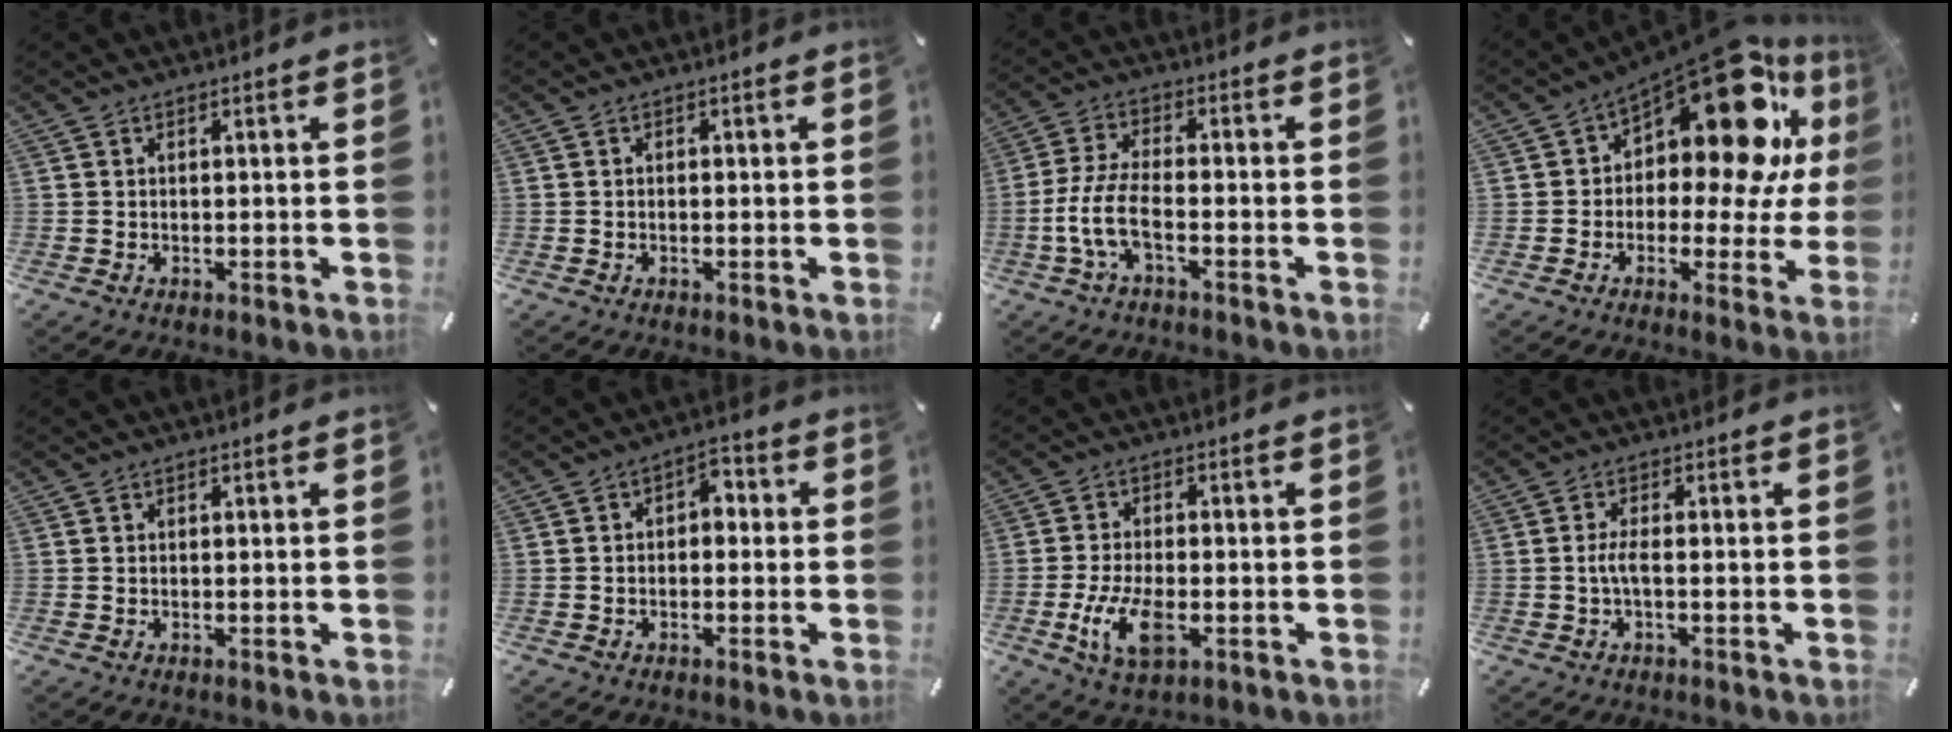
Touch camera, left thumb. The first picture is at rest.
{"total": 0.6, "force": [-0.3, 0.3, 0.5], "torque": [-0.009, 0.000, -0.005]}
{"total": 7.9, "force": [-2.9, 3.1, 6.6], "torque": [-0.157, -0.008, -0.055]}
{"total": 21.7, "force": [9.7, 11.0, 16.0], "torque": [-0.224, -0.079, 0.161]}
{"total": 0.0}
{"total": 3.3, "force": [-1.5, 2.2, 1.9], "torque": [-0.029, 0.015, -0.033]}
{"total": 9.6, "force": [-2.9, 4.7, 7.9], "torque": [-0.176, -0.009, -0.049]}
{"total": 3.3, "force": [-0.5, 0.5, 3.2], "torque": [-0.080, -0.009, -0.017]}